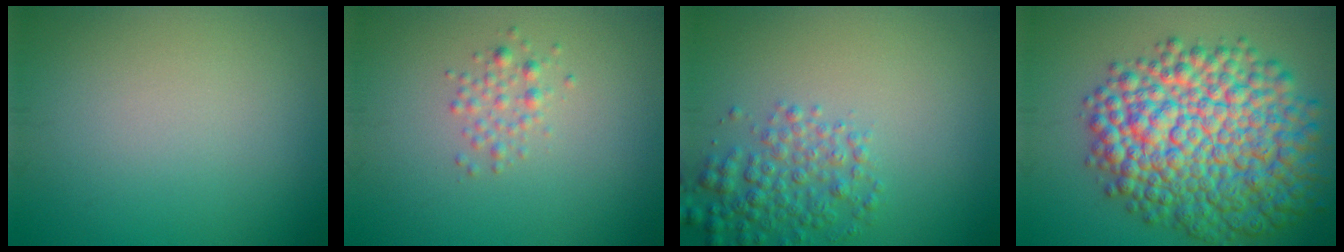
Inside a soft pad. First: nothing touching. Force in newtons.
{"total": 1.4, "press": 1.4, "slide": 0.1}
{"total": 3.3, "press": 3.3, "slide": 0.1}
{"total": 12.9, "press": 12.8, "slide": 0.3}